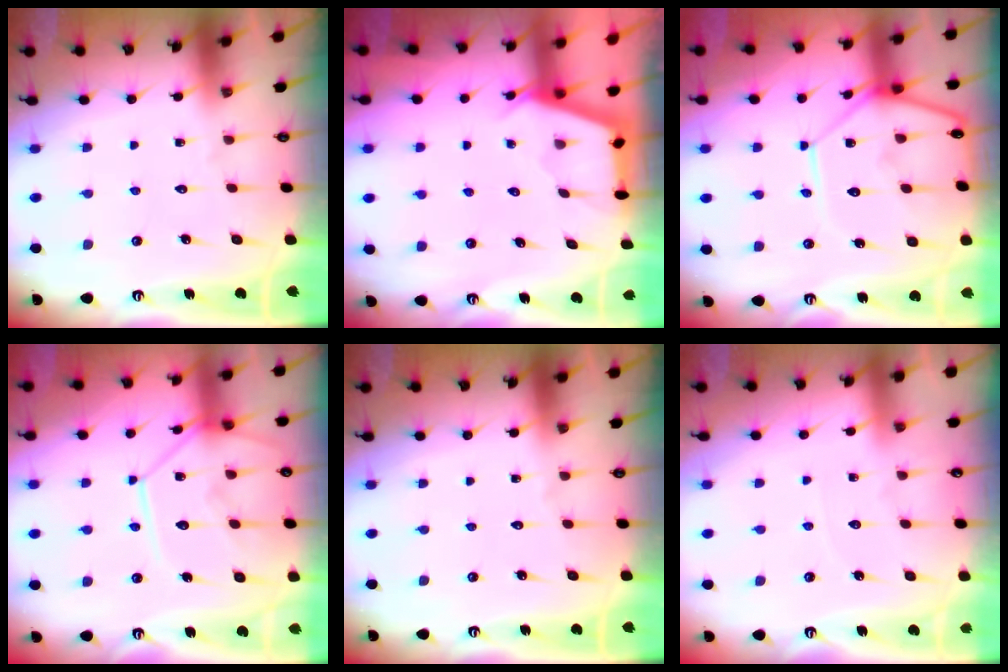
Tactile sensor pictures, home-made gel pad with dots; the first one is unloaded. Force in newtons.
{"total": 2.9, "press": 2.9, "slide": 0.3}
{"total": 12.5, "press": 12.5, "slide": 0.8}
{"total": 12.9, "press": 12.9, "slide": 1.2}
{"total": 0.0}
{"total": 2.4, "press": 2.4, "slide": 0.4}